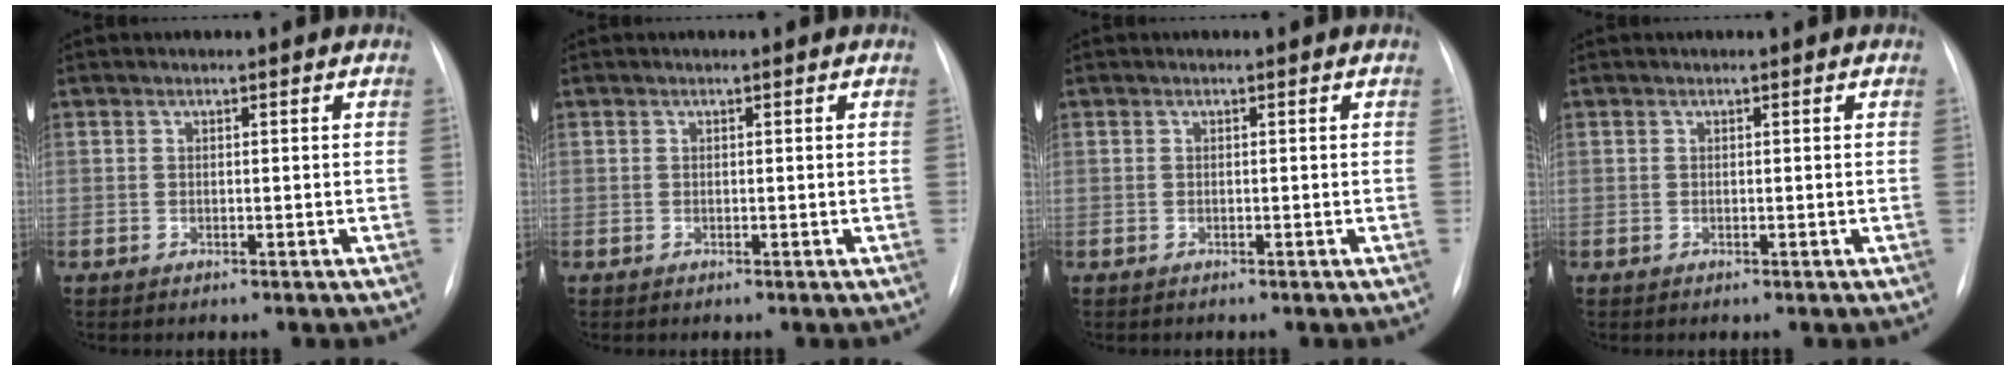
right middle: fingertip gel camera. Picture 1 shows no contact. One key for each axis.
{"total": 0.0}
{"total": 0.0}
{"total": 0.0}